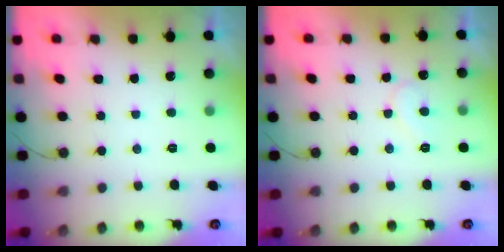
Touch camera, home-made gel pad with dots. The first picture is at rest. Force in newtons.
{"total": 7.2, "press": 7.2, "slide": 0.6}